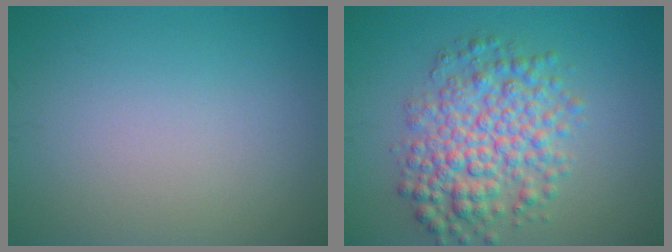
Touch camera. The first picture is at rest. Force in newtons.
{"total": 6.5, "press": 6.5, "slide": 0.1}